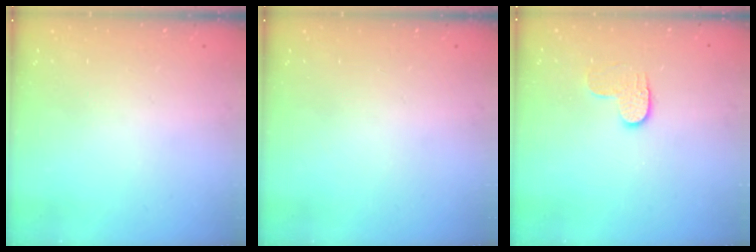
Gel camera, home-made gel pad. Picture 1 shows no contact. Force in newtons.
{"total": 0.0}
{"total": 5.7, "press": 5.7, "slide": 0.5}